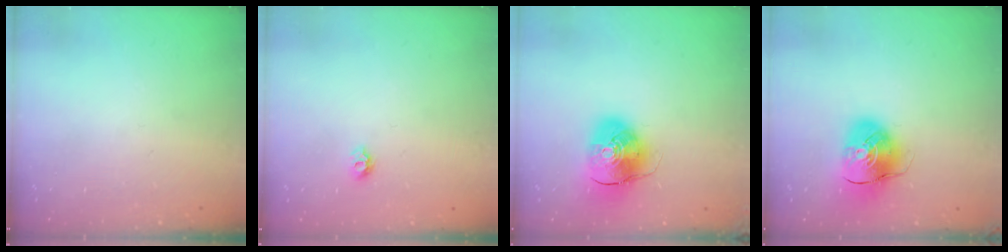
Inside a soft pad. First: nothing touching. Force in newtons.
{"total": 5.9, "press": 5.8, "slide": 0.7}
{"total": 10.8, "press": 10.6, "slide": 1.9}
{"total": 9.7, "press": 9.6, "slide": 1.4}